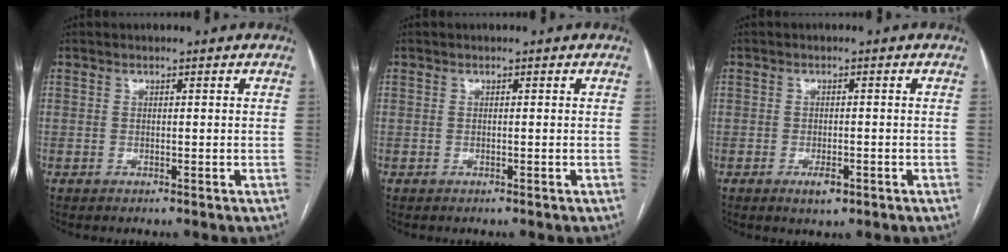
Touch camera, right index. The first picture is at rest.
{"total": 0.0}
{"total": 2.5, "force": [-1.4, 1.0, 1.9], "torque": [-0.029, 0.001, -0.017]}